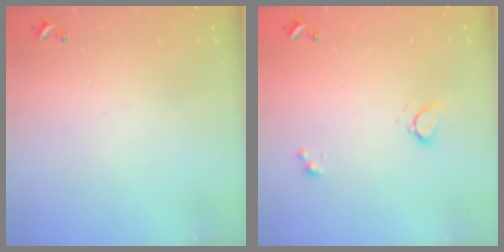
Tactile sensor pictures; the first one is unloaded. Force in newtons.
{"total": 0.9, "press": 0.8, "slide": 0.5}